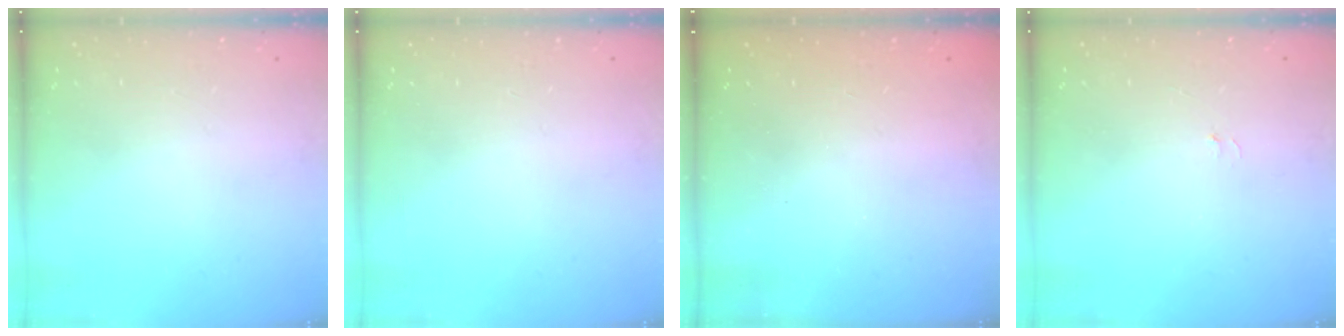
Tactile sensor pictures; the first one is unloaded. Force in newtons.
{"total": 0.0}
{"total": 2.5, "press": 2.4, "slide": 0.8}
{"total": 2.8, "press": 2.8, "slide": 0.3}